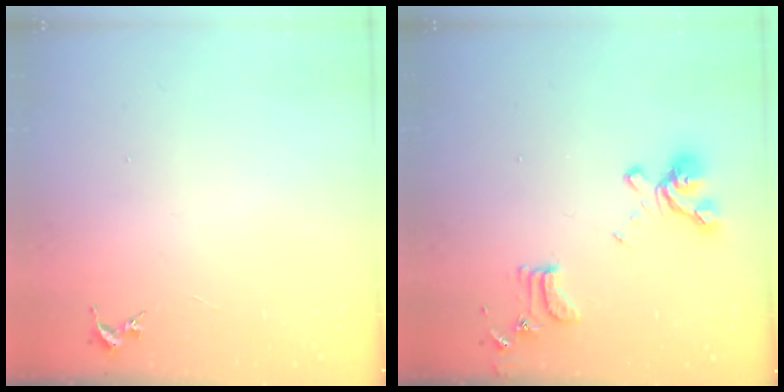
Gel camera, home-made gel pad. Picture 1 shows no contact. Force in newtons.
{"total": 15.5, "press": 15.4, "slide": 1.5}